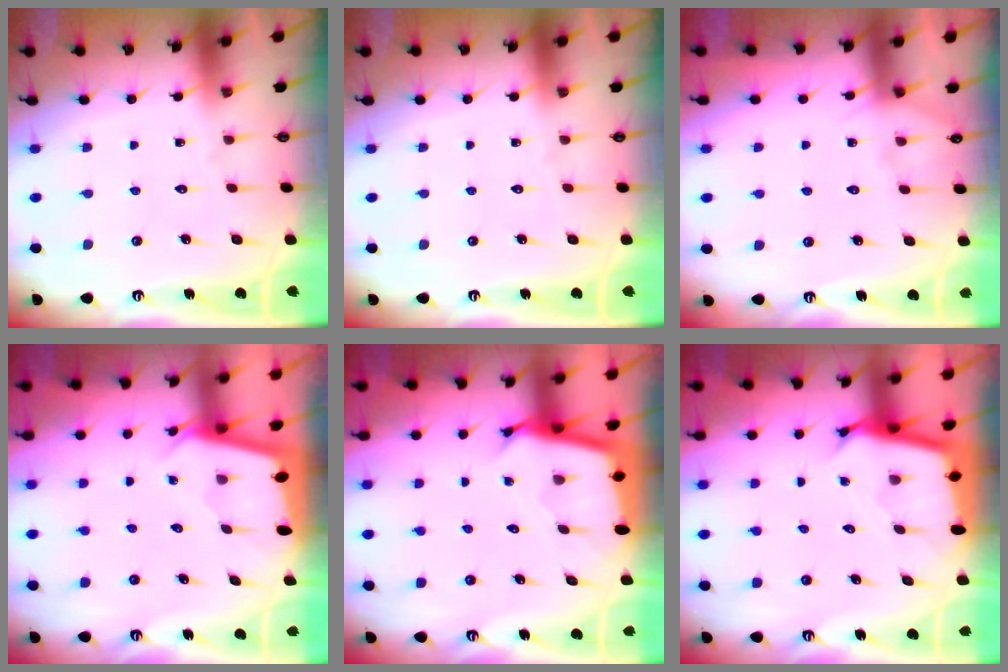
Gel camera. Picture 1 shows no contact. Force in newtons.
{"total": 0.0}
{"total": 3.4, "press": 3.4, "slide": 0.5}
{"total": 2.1, "press": 2.1, "slide": 0.2}
{"total": 2.7, "press": 2.7, "slide": 0.1}
{"total": 3.0, "press": 3.0, "slide": 0.0}